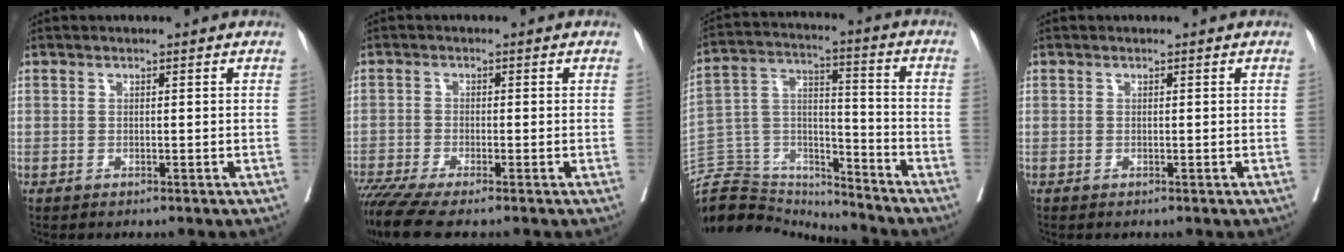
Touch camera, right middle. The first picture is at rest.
{"total": 6.2, "force": [-4.8, 0.1, 3.8], "torque": [-0.068, -0.018, -0.088]}
{"total": 18.1, "force": [-17.6, 3.5, 2.5], "torque": [-0.060, 0.050, -0.291]}
{"total": 0.0}